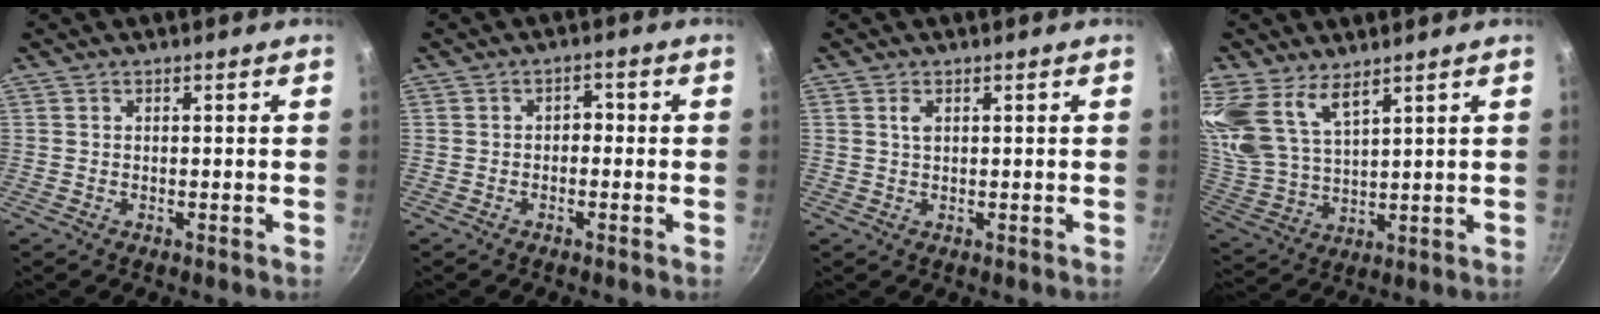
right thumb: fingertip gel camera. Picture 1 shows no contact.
{"total": 2.2, "force": [-0.5, 1.6, 1.5], "torque": [-0.002, 0.012, -0.015]}
{"total": 1.3, "force": [0.4, 0.8, 1.0], "torque": [-0.018, 0.003, 0.009]}
{"total": 15.9, "force": [8.8, 8.0, 10.5], "torque": [-0.239, -0.020, 0.192]}